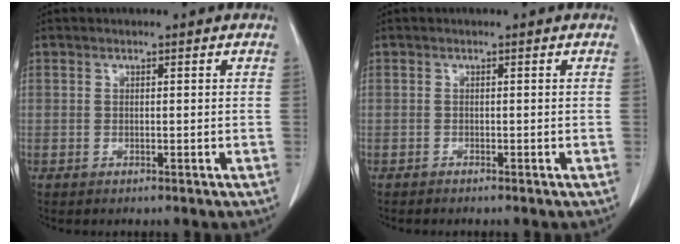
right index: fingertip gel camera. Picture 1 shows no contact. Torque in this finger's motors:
{"motor_torque": [-0.15, 0.09, -0.09, -0.01]}